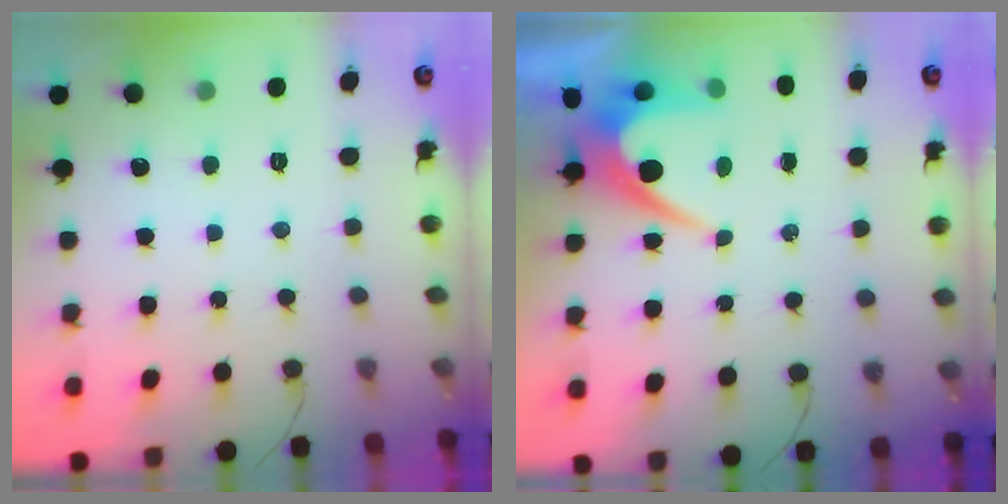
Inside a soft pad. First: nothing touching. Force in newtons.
{"total": 7.0, "press": 6.9, "slide": 0.6}